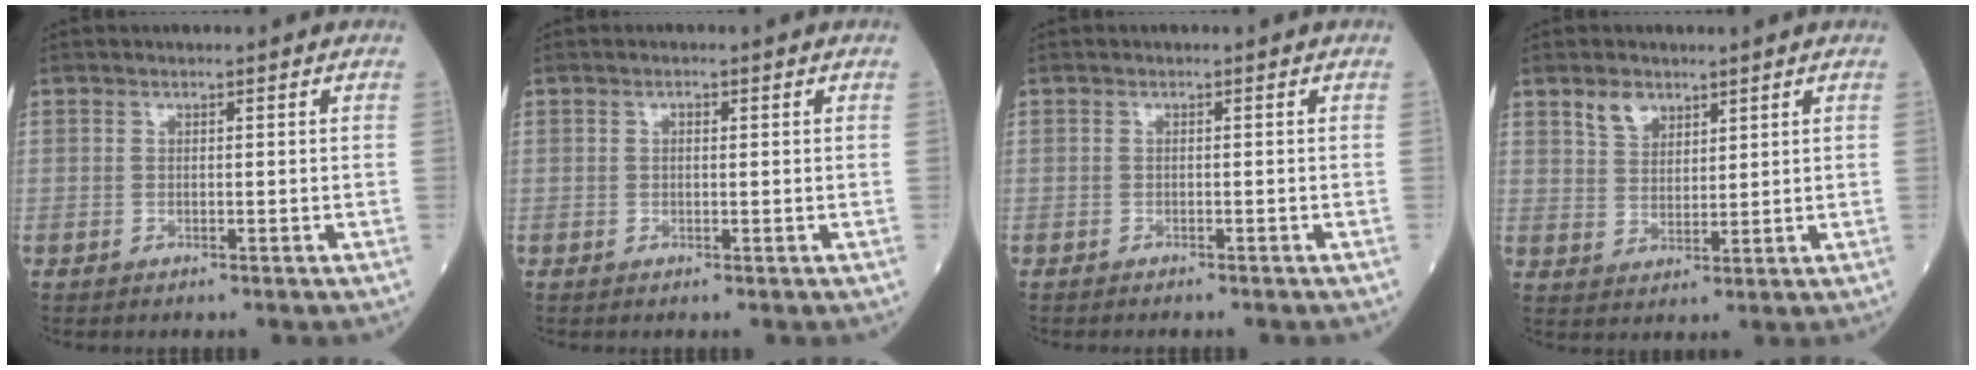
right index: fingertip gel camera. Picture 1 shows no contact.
{"total": 0.7, "force": [0.2, 0.1, 0.7], "torque": [-0.012, 0.003, 0.002]}
{"total": 2.1, "force": [-2.0, 0.3, 0.8], "torque": [-0.013, -0.003, -0.023]}
{"total": 4.0, "force": [2.8, 2.4, 1.5], "torque": [-0.033, 0.003, 0.057]}